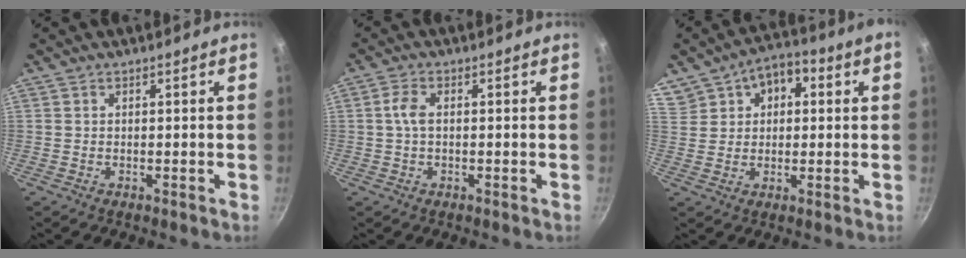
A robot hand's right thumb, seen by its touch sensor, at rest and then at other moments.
{"total": 3.2, "force": [0.2, 1.7, 2.7], "torque": [-0.063, 0.007, 0.001]}
{"total": 11.2, "force": [4.3, 7.8, 6.7], "torque": [-0.100, 0.027, 0.073]}